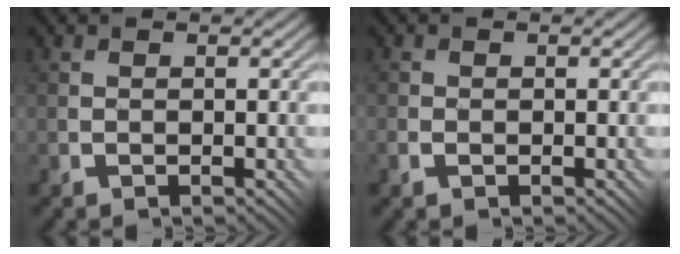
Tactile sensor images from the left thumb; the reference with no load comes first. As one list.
[{"total": 1.9, "force": [-0.8, 1.4, 0.9], "torque": [-0.021, -0.004, -0.017]}]